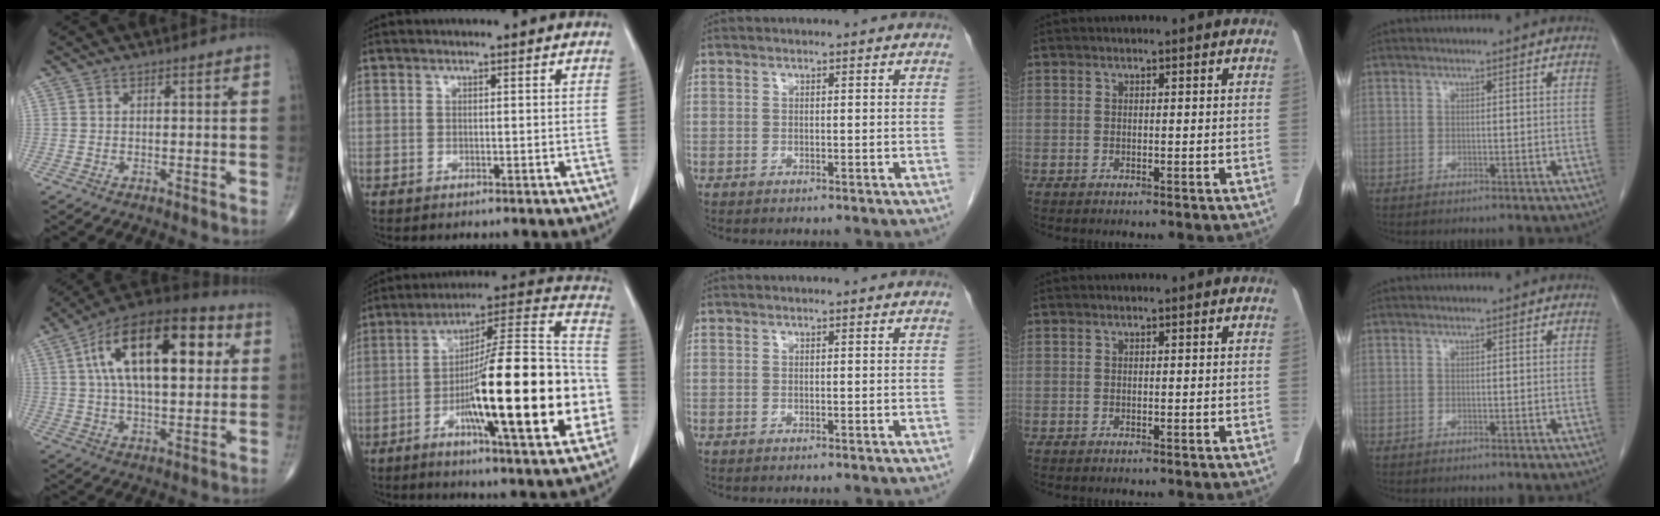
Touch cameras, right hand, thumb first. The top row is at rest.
{"thumb": {"total": 24.7, "force": [6.8, 11.5, 20.8], "torque": [-0.327, 0.017, 0.101]}, "index": {"total": 26.9, "force": [-6.3, 2.9, 26.0], "torque": [-0.346, 0.001, -0.106]}}